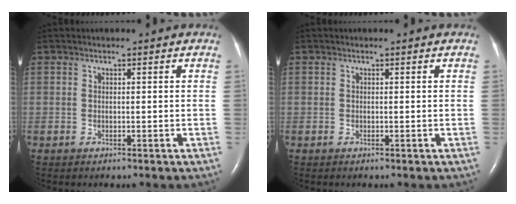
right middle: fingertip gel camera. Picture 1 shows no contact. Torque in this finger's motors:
{"motor_torque": [0.05, -0.05, 0.00, 0.00]}